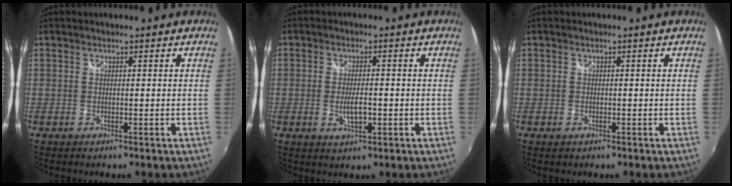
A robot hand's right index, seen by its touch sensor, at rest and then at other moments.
{"total": 4.2, "force": [-0.9, 1.4, 3.8], "torque": [-0.072, -0.005, -0.015]}
{"total": 0.8, "force": [-0.5, 0.6, 0.3], "torque": [-0.006, -0.005, -0.010]}